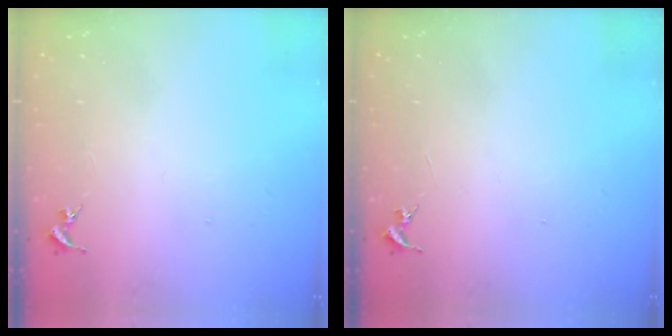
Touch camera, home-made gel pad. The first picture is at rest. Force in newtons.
{"total": 0.0}